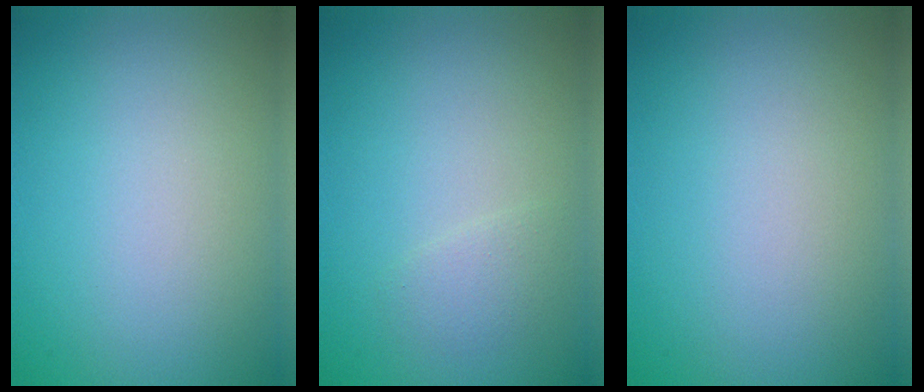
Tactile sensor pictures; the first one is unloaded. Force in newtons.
{"total": 1.2, "press": 1.2, "slide": 0.0}
{"total": 0.0}